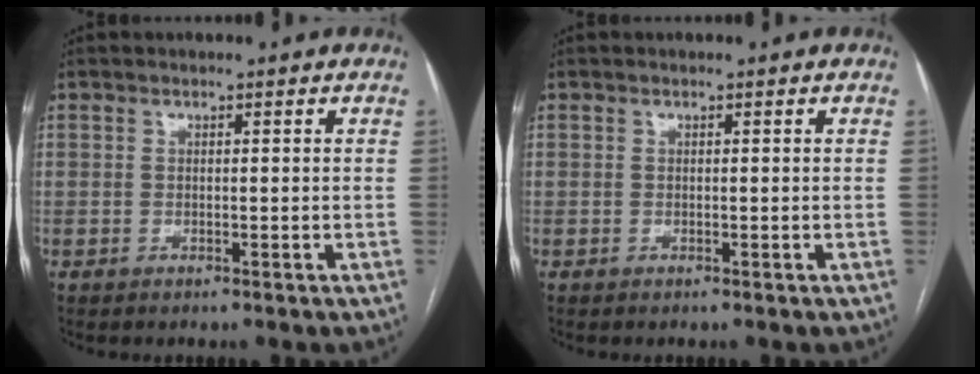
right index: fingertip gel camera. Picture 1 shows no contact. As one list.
[{"total": 0.0}]